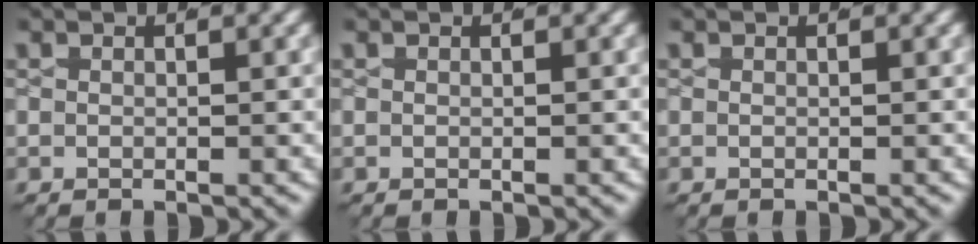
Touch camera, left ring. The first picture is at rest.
{"total": 0.0}
{"total": 0.0}